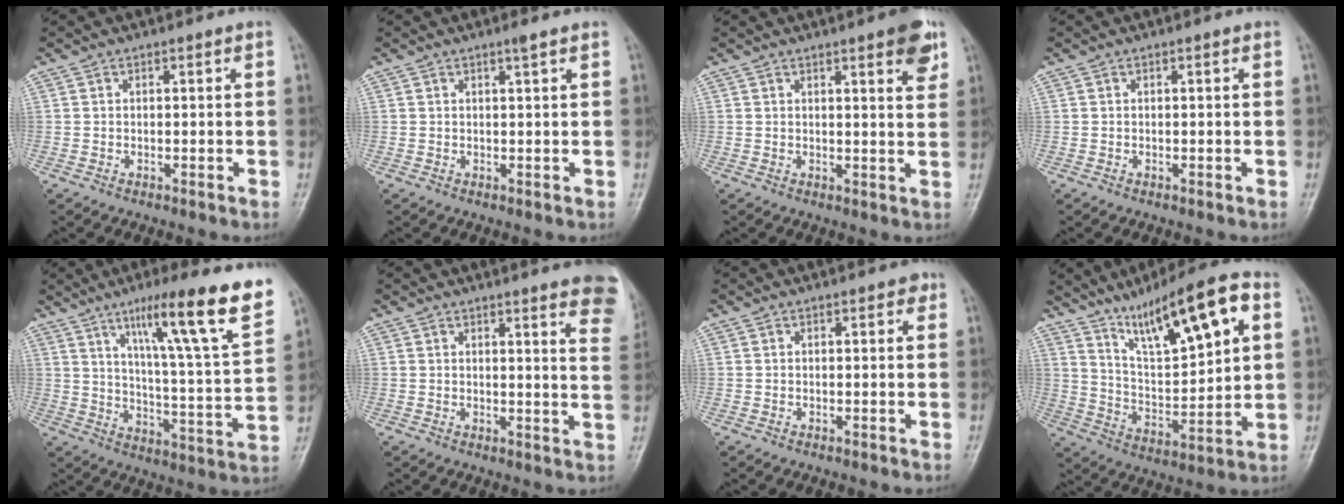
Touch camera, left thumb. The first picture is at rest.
{"total": 1.0, "force": [0.7, -0.1, 0.7], "torque": [-0.015, -0.005, 0.013]}
{"total": 5.7, "force": [3.3, 1.2, 4.5], "torque": [-0.048, -0.014, 0.038]}
{"total": 0.0}
{"total": 21.6, "force": [12.1, 2.1, 17.7], "torque": [-0.240, -0.042, 0.182]}
{"total": 13.3, "force": [9.6, 2.4, 8.9], "torque": [-0.079, -0.039, 0.092]}
{"total": 0.8, "force": [0.3, 0.6, 0.5], "torque": [0.004, 0.002, -0.003]}
{"total": 17.8, "force": [9.0, 4.7, 14.6], "torque": [-0.218, -0.024, 0.163]}